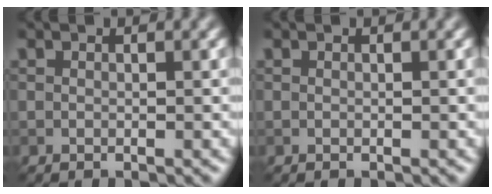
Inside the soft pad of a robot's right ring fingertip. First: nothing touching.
{"total": 0.0}